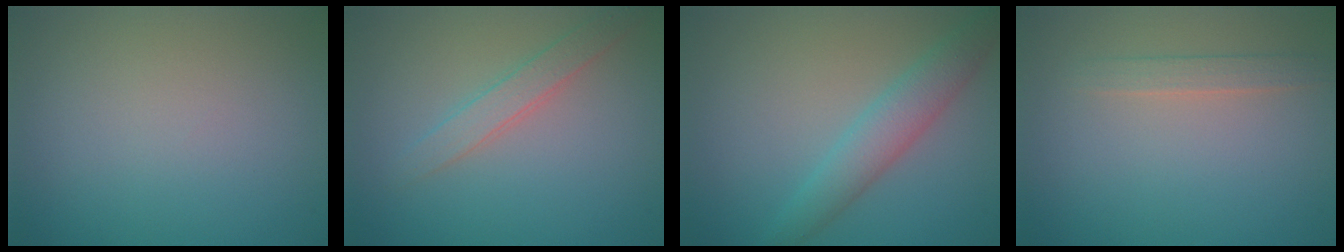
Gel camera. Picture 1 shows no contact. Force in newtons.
{"total": 2.0, "press": 2.0, "slide": 0.1}
{"total": 3.4, "press": 3.4, "slide": 0.2}
{"total": 1.3, "press": 1.3, "slide": 0.1}